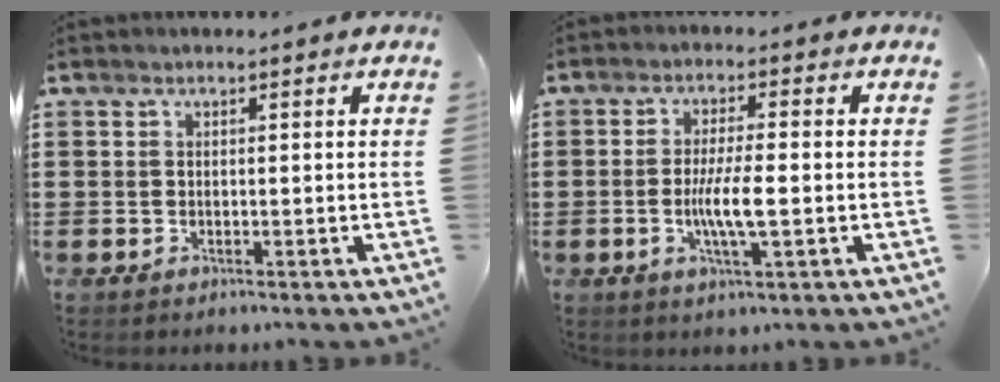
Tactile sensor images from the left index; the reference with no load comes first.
{"total": 6.1, "force": [-1.0, 0.9, 5.9], "torque": [-0.123, -0.007, -0.026]}